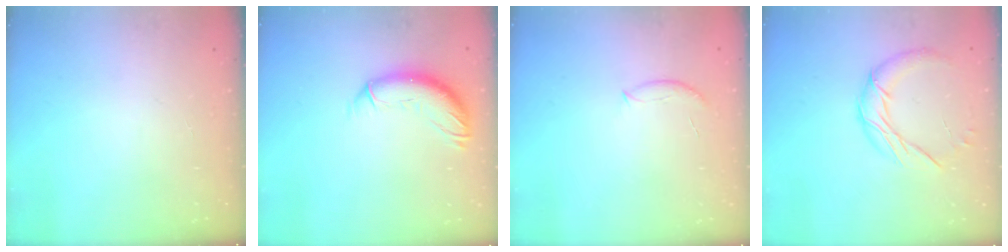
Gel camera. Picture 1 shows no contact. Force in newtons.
{"total": 11.6, "press": 11.5, "slide": 1.3}
{"total": 6.0, "press": 5.9, "slide": 1.3}
{"total": 11.0, "press": 10.9, "slide": 0.6}